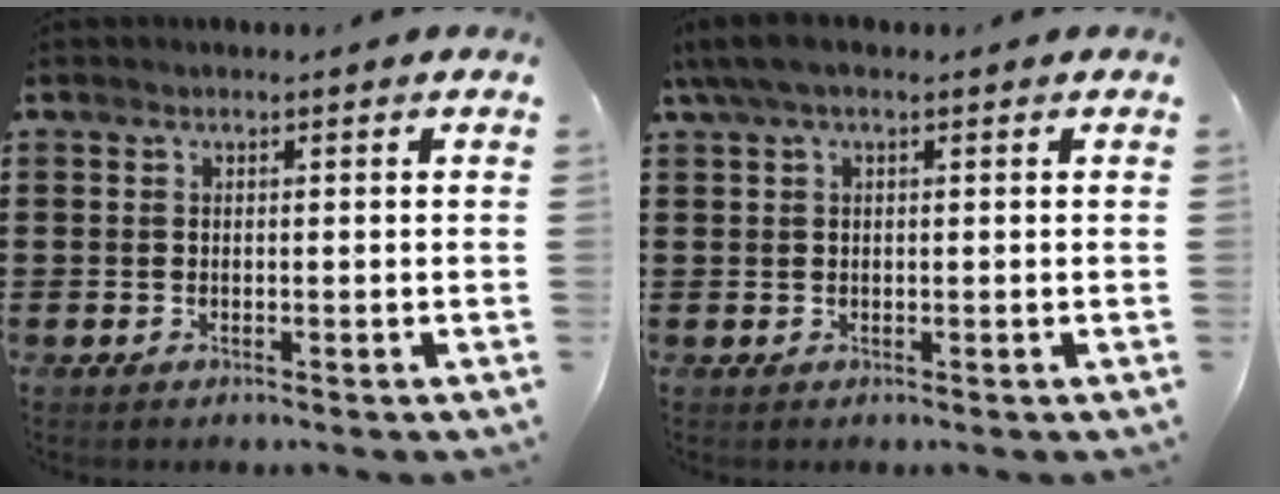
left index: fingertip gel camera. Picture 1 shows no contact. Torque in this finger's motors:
{"motor_torque": [1.09, -1.05, 0.49, 0.08]}